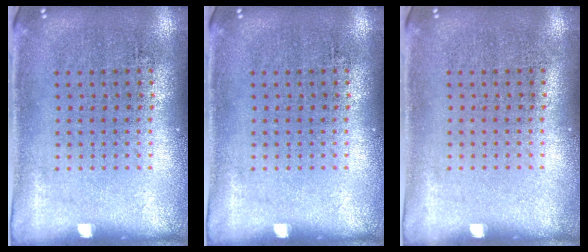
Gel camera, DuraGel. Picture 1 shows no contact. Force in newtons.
{"total": 0.0}
{"total": 0.0}